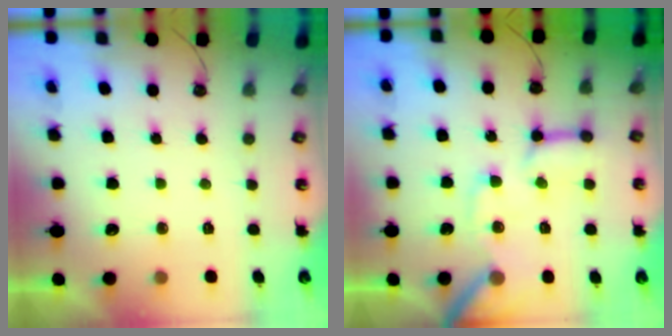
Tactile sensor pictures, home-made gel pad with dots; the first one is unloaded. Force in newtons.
{"total": 15.7, "press": 15.6, "slide": 1.9}